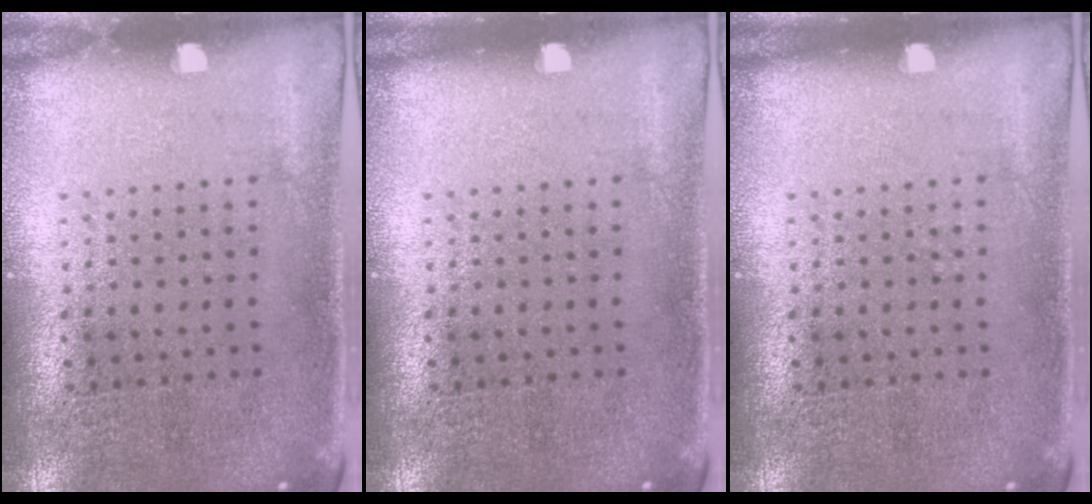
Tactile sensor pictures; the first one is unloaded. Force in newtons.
{"total": 0.0}
{"total": 0.0}